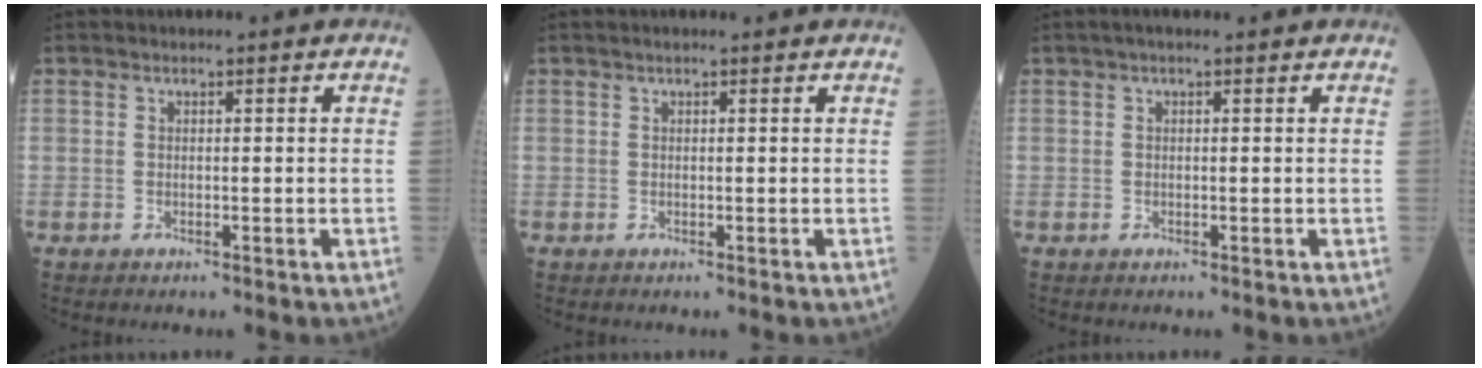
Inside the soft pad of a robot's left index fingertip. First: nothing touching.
{"total": 1.2, "force": [0.9, 0.2, 0.7], "torque": [-0.013, 0.012, 0.013]}
{"total": 2.4, "force": [1.7, 0.5, 1.6], "torque": [-0.023, 0.019, 0.022]}